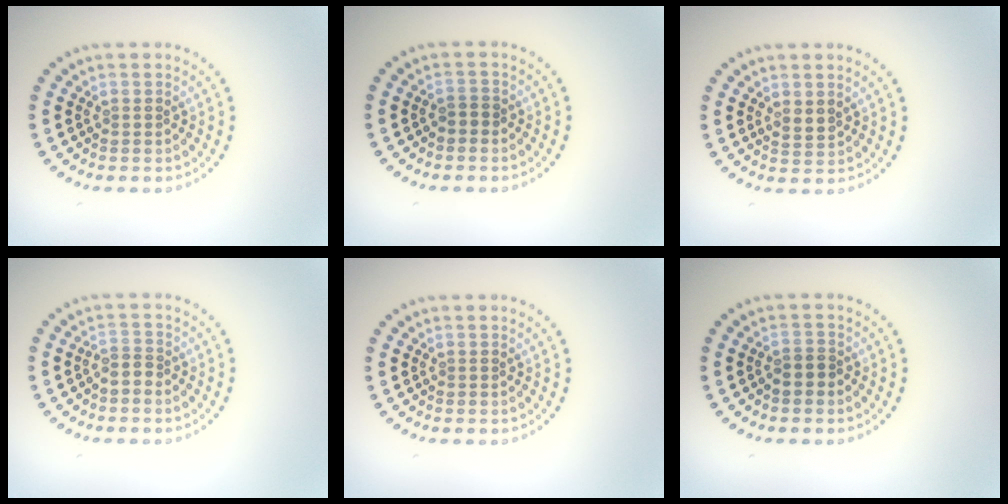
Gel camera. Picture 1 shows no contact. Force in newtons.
{"total": 1.0, "press": 0.9, "slide": 0.3}
{"total": 1.5, "press": 1.3, "slide": 0.6}
{"total": 1.6, "press": 1.2, "slide": 1.1}
{"total": 0.0}
{"total": 1.5, "press": 1.4, "slide": 0.7}